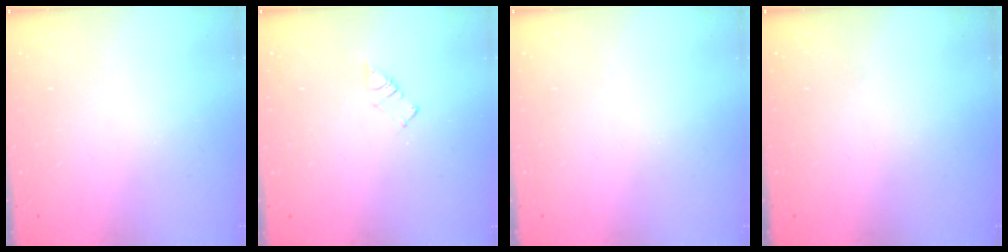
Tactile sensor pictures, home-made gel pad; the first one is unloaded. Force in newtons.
{"total": 2.6, "press": 2.6, "slide": 0.3}
{"total": 0.0}
{"total": 0.0}